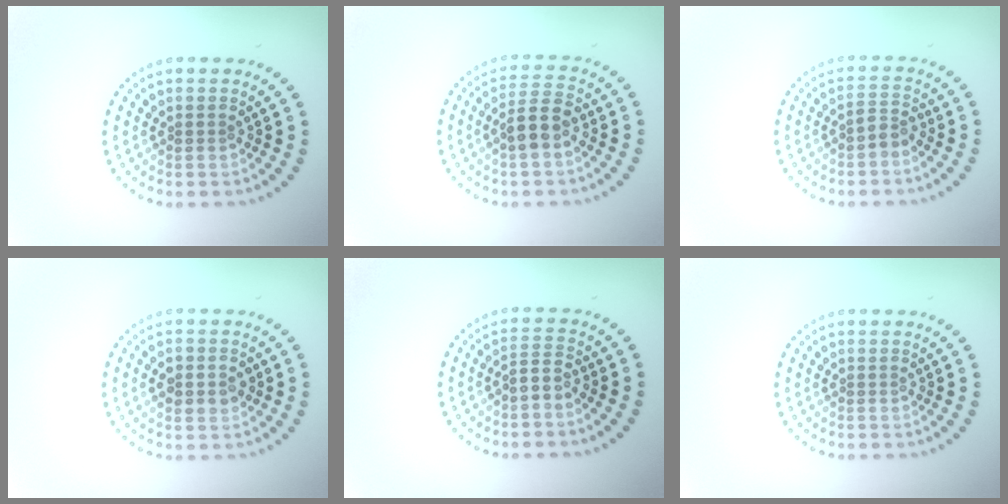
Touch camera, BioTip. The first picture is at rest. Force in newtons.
{"total": 3.5, "press": 3.3, "slide": 1.0}
{"total": 1.5, "press": 1.3, "slide": 0.7}
{"total": 2.9, "press": 2.9, "slide": 0.1}
{"total": 1.7, "press": 1.3, "slide": 1.1}
{"total": 0.0}